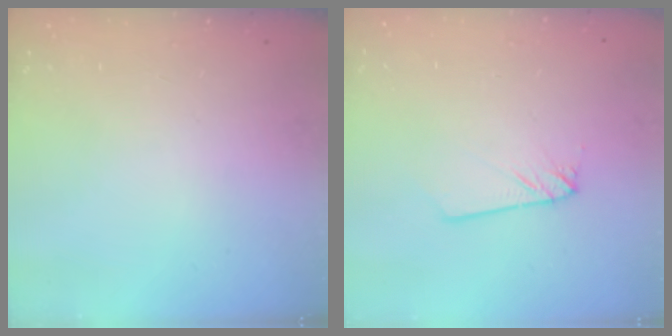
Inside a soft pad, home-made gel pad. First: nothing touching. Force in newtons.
{"total": 2.2, "press": 2.2, "slide": 0.2}